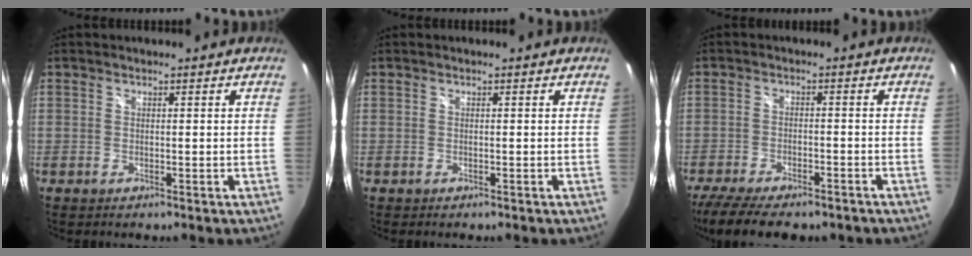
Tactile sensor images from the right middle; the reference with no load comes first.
{"total": 0.0}
{"total": 13.4, "force": [-10.7, 4.0, 7.0], "torque": [-0.152, -0.040, -0.168]}